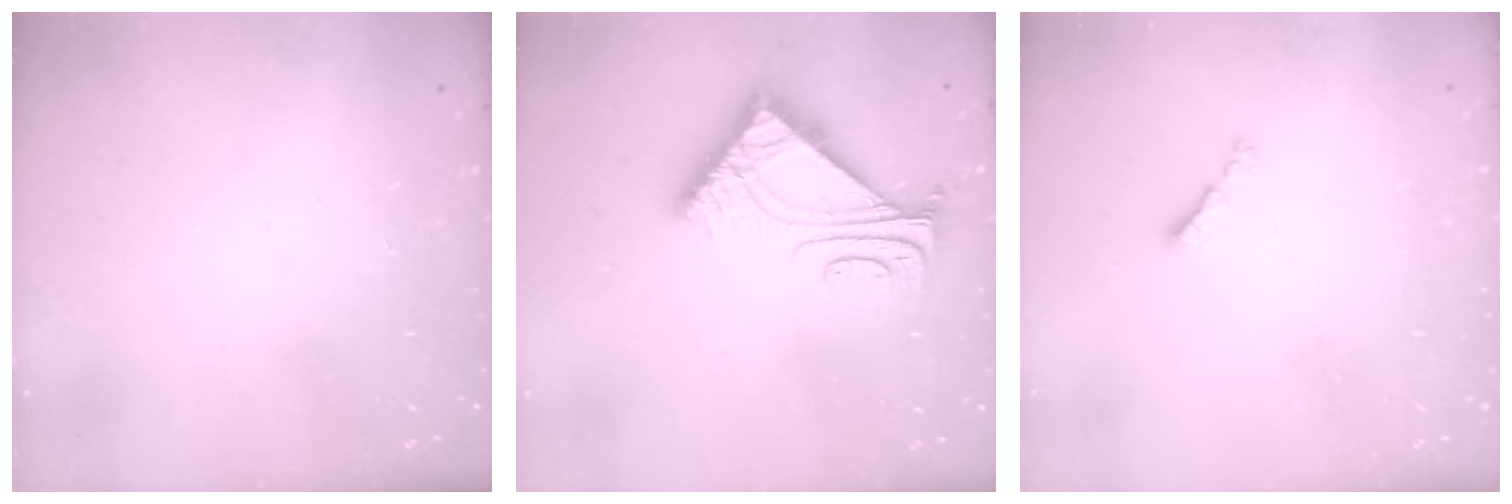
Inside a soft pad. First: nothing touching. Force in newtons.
{"total": 7.3, "press": 7.2, "slide": 0.7}
{"total": 1.3, "press": 1.2, "slide": 0.5}